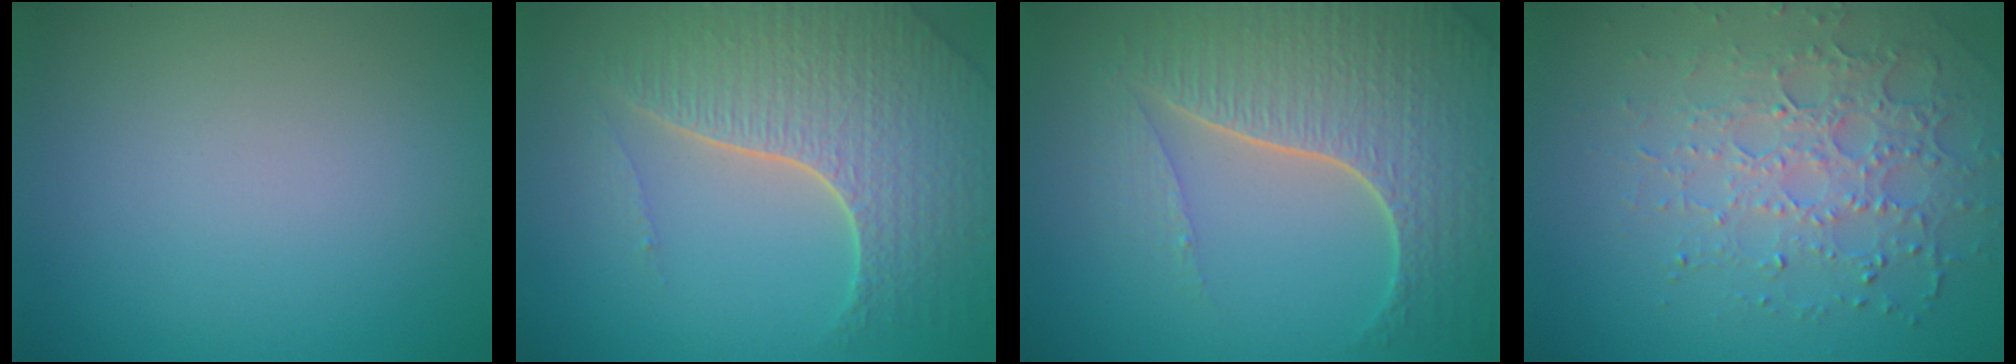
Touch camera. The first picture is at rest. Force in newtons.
{"total": 7.1, "press": 5.1, "slide": 5.0}
{"total": 7.8, "press": 5.4, "slide": 5.7}
{"total": 4.6, "press": 4.0, "slide": 2.2}